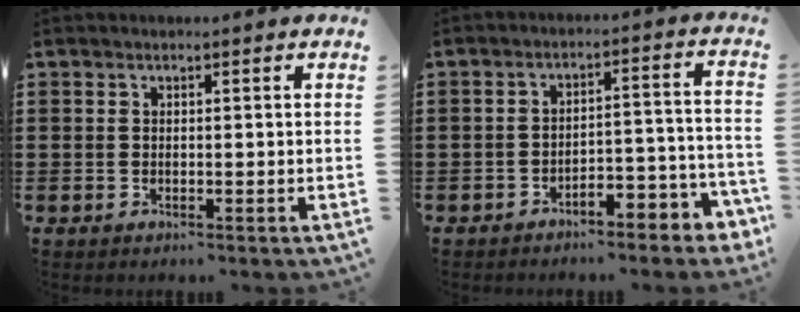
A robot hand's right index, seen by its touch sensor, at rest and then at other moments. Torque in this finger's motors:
{"motor_torque": [0.68, -0.50, 0.11, 0.06]}